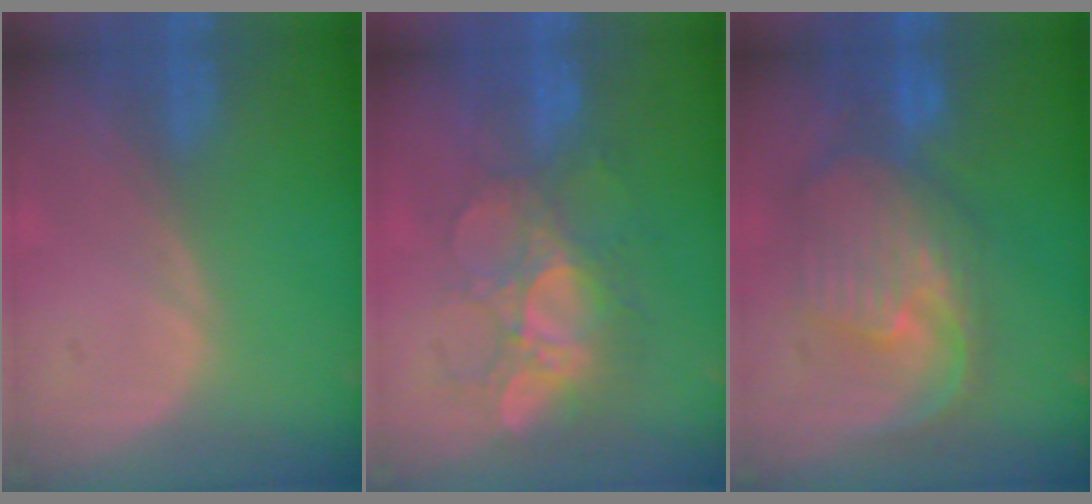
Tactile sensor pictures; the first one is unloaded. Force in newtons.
{"total": 9.2, "press": 8.5, "slide": 3.5}
{"total": 10.5, "press": 9.4, "slide": 4.7}